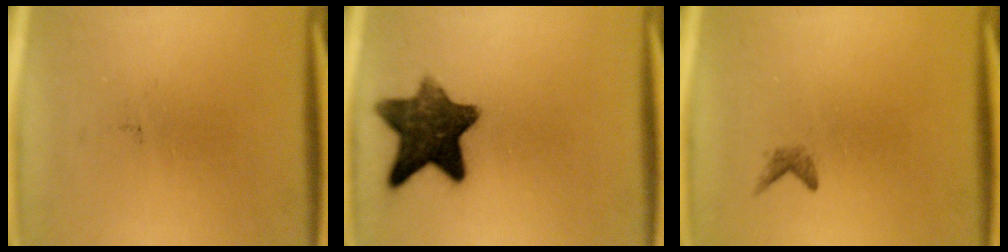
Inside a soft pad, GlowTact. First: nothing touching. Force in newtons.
{"total": 11.8}
{"total": 0.9}